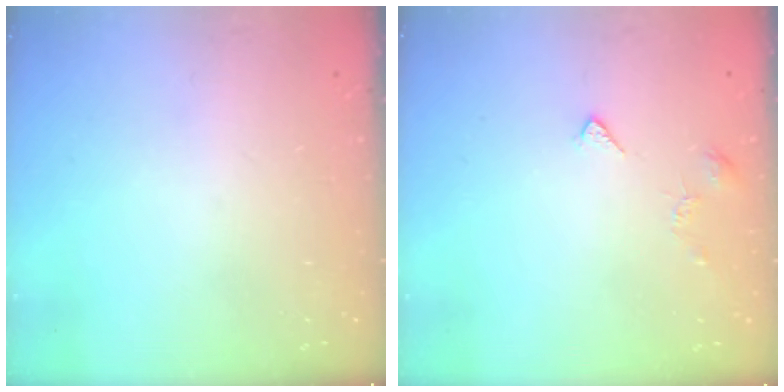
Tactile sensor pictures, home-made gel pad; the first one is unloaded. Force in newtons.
{"total": 2.1, "press": 2.0, "slide": 0.4}